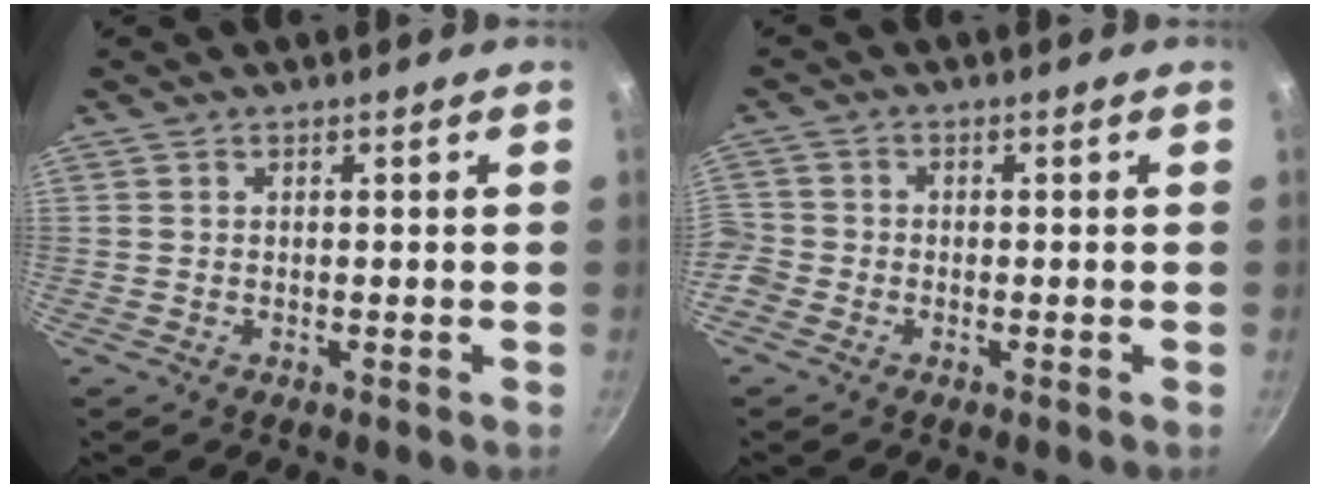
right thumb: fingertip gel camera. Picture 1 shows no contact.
{"total": 4.3, "force": [-1.9, 3.6, 1.2], "torque": [-0.029, 0.015, -0.044]}